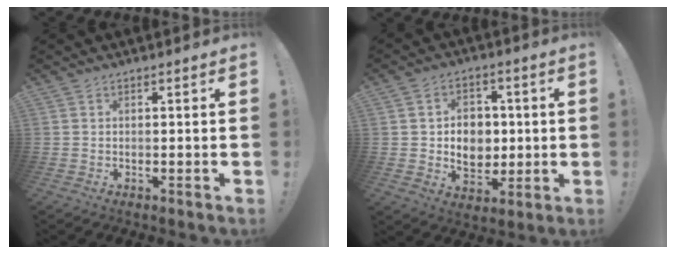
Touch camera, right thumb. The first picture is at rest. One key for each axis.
{"total": 10.8, "fx": 0.7, "fy": 8.7, "fz": 6.3, "tx": -0.095, "ty": -0.009, "tz": 0.017}